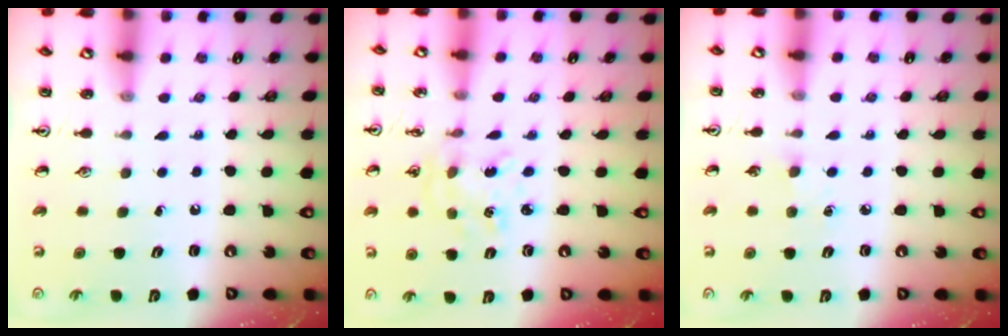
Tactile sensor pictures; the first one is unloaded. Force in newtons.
{"total": 1.4, "press": 1.4, "slide": 0.2}
{"total": 2.7, "press": 2.7, "slide": 0.4}